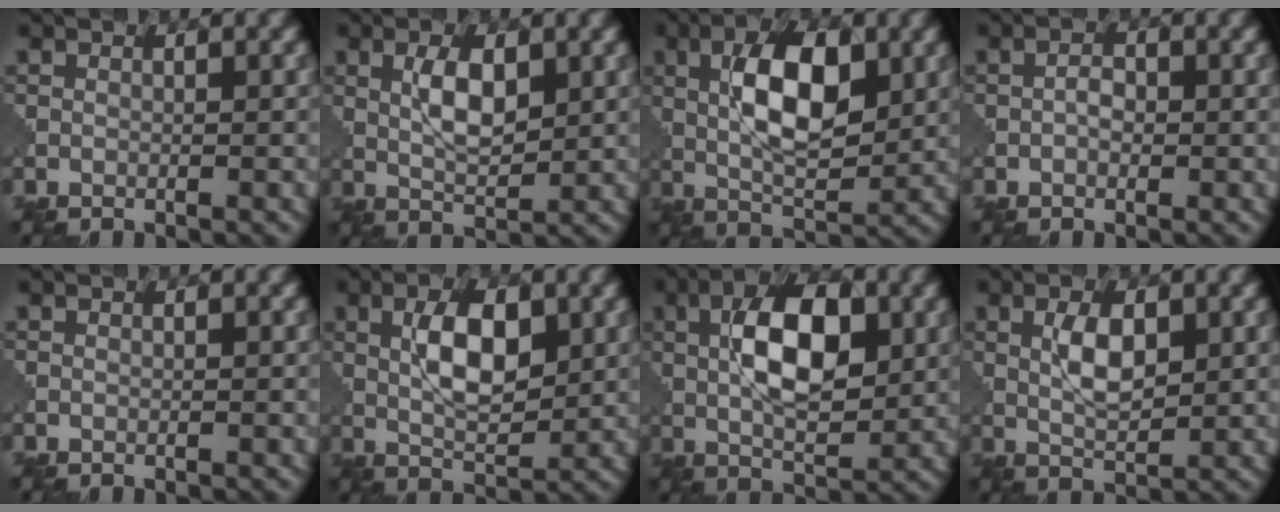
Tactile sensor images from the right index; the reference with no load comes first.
{"total": 3.6, "force": [1.4, 1.4, 3.0], "torque": [-0.061, 0.000, 0.031]}
{"total": 8.0, "force": [1.9, 3.4, 7.0], "torque": [-0.121, 0.005, 0.035]}
{"total": 1.1, "force": [0.0, 0.7, 0.9], "torque": [-0.016, 0.002, 0.000]}
{"total": 0.0}
{"total": 5.5, "force": [1.6, 2.4, 4.7], "torque": [-0.087, 0.002, 0.033]}
{"total": 8.7, "force": [1.9, 4.0, 7.5], "torque": [-0.127, 0.009, 0.031]}
{"total": 3.5, "force": [1.3, 1.5, 2.8], "torque": [-0.060, 0.001, 0.028]}